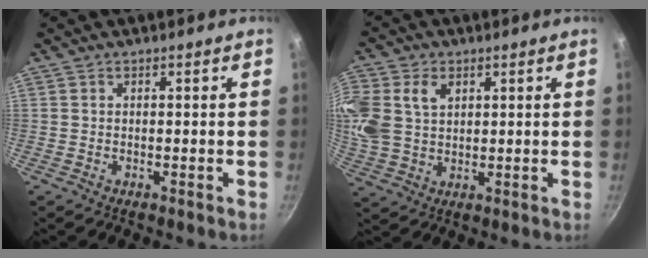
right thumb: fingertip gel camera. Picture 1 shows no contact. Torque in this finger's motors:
{"motor_torque": [0.37, 0.37, 0.66, 0.41, 0.14]}